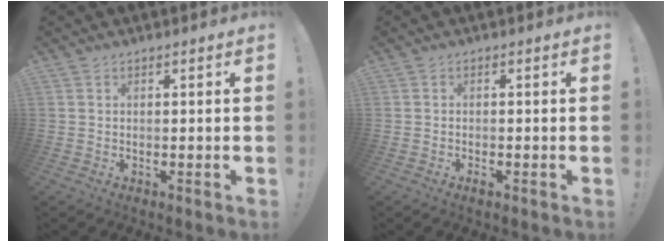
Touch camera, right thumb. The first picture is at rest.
{"total": 1.0, "force": [-0.8, 0.3, 0.6], "torque": [-0.009, 0.002, -0.014]}